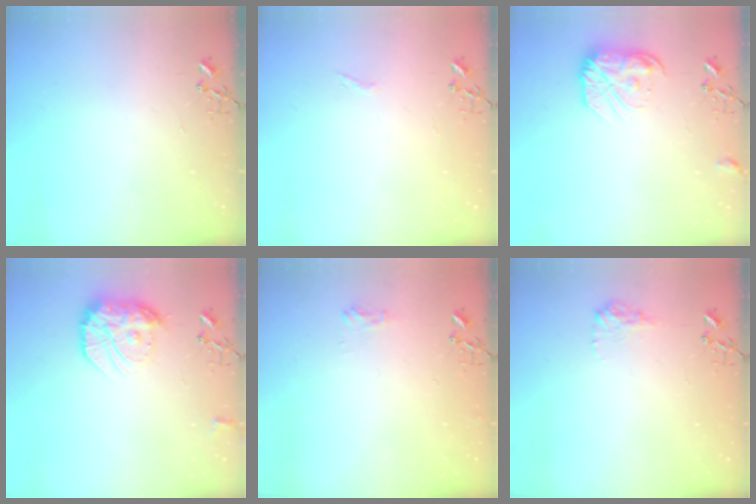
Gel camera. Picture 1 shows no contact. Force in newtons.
{"total": 3.4, "press": 3.4, "slide": 0.3}
{"total": 13.6, "press": 13.6, "slide": 1.0}
{"total": 16.4, "press": 16.3, "slide": 1.3}
{"total": 6.3, "press": 6.2, "slide": 0.9}
{"total": 8.9, "press": 8.9, "slide": 0.3}